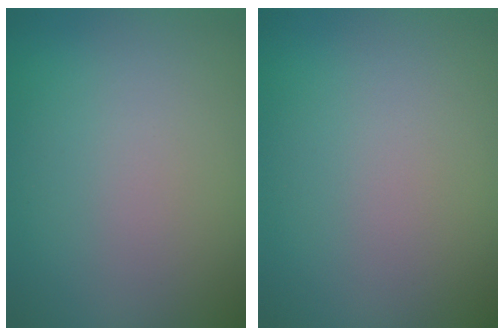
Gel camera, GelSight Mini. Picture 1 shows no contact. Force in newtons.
{"total": 0.0}